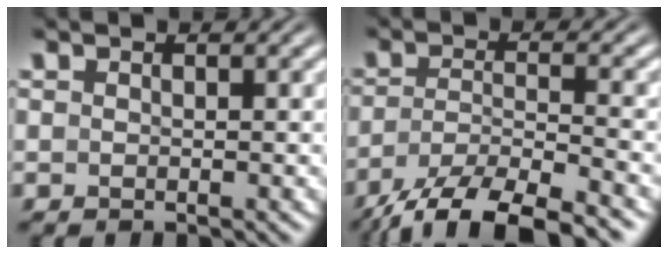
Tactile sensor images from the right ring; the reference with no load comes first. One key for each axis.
{"total": 8.4, "fx": -5.8, "fy": 3.3, "fz": 5.1, "tx": -0.094, "ty": -0.029, "tz": -0.074}